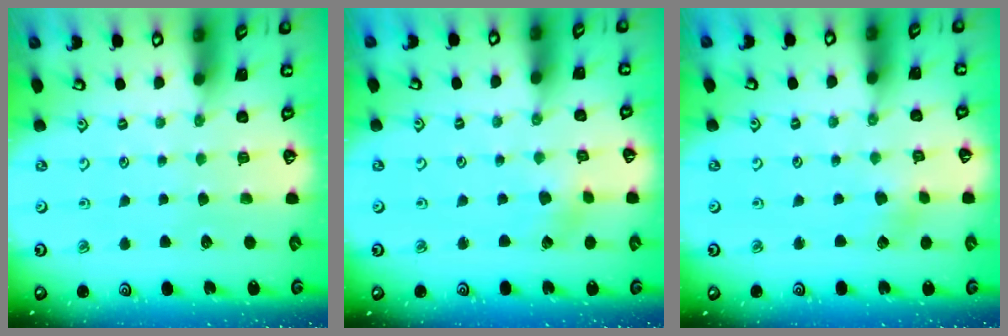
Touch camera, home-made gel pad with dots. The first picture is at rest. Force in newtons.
{"total": 2.5, "press": 2.4, "slide": 0.6}
{"total": 2.4, "press": 2.4, "slide": 0.3}